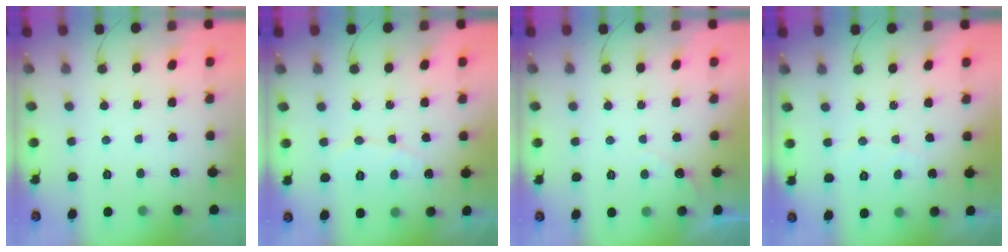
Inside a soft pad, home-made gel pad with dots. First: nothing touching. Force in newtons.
{"total": 5.8, "press": 5.8, "slide": 0.2}
{"total": 2.3, "press": 2.3, "slide": 0.1}
{"total": 3.9, "press": 3.9, "slide": 0.2}